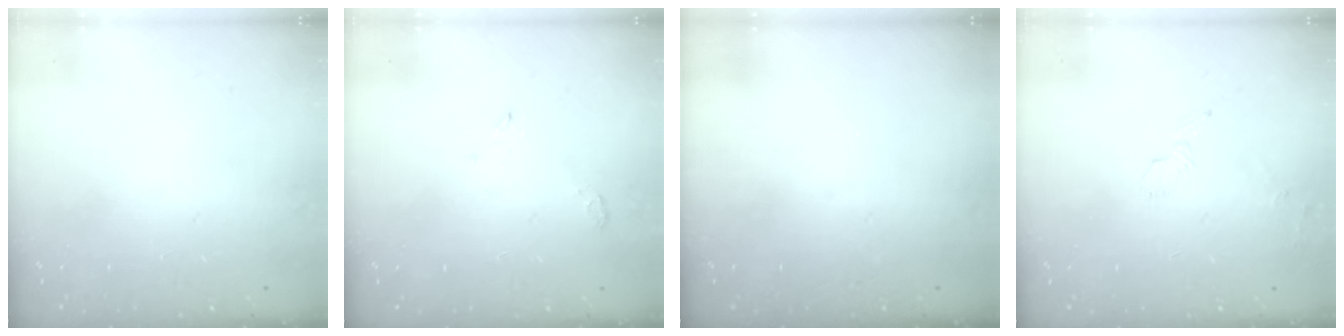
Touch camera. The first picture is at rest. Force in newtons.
{"total": 2.7, "press": 2.6, "slide": 0.8}
{"total": 0.0}
{"total": 5.8, "press": 5.5, "slide": 1.7}